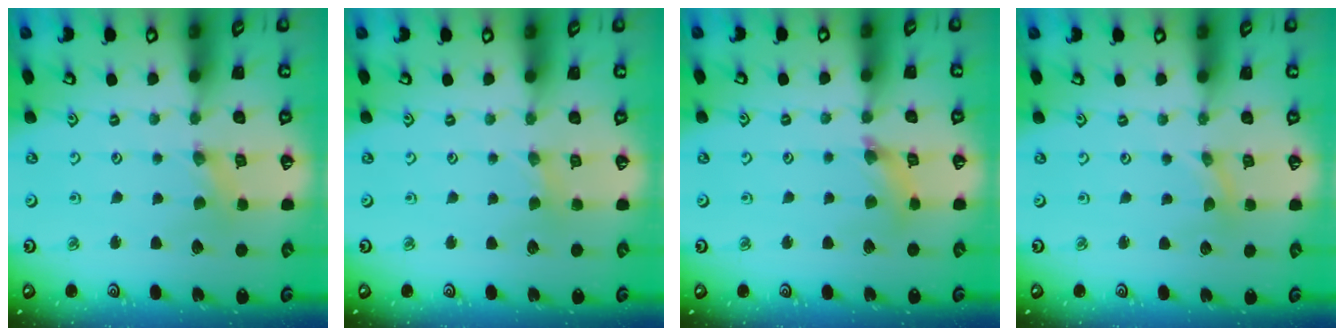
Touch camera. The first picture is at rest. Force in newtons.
{"total": 1.7, "press": 1.6, "slide": 0.4}
{"total": 5.0, "press": 5.0, "slide": 0.5}
{"total": 0.0}